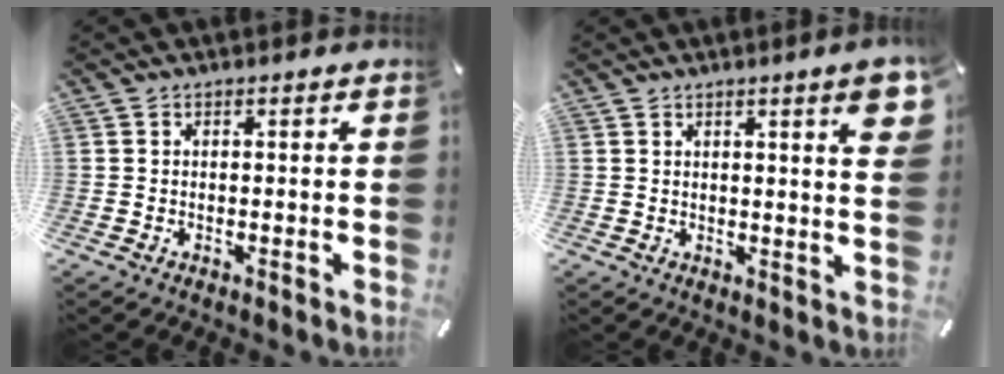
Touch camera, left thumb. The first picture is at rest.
{"total": 6.5, "force": [3.1, 0.6, 5.6], "torque": [-0.086, -0.014, 0.048]}